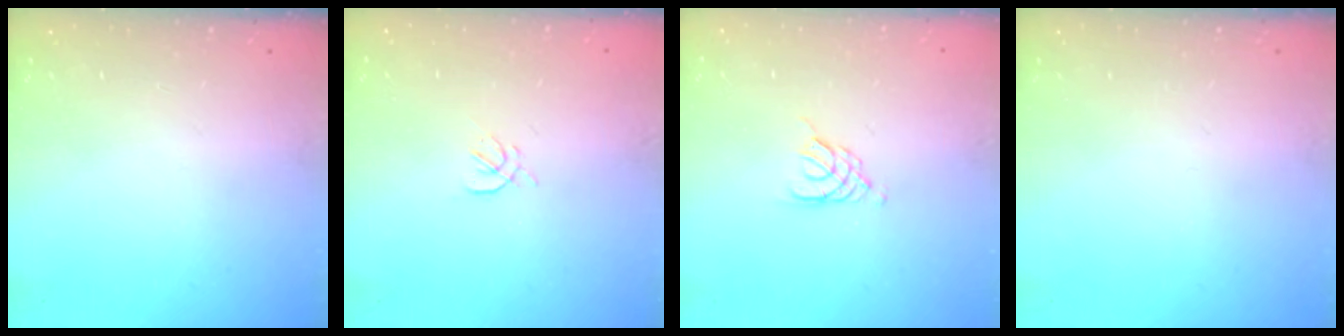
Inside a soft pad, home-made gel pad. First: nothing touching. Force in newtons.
{"total": 1.6, "press": 1.5, "slide": 0.6}
{"total": 4.1, "press": 4.1, "slide": 0.6}
{"total": 0.0}